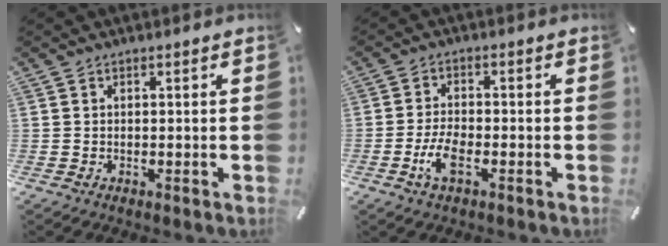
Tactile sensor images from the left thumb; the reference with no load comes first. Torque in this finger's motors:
{"motor_torque": [0.73, 0.93, 0.84, 0.35, 0.01]}